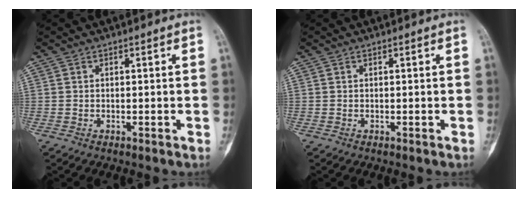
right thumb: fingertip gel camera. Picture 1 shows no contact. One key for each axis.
{"total": 0.0}